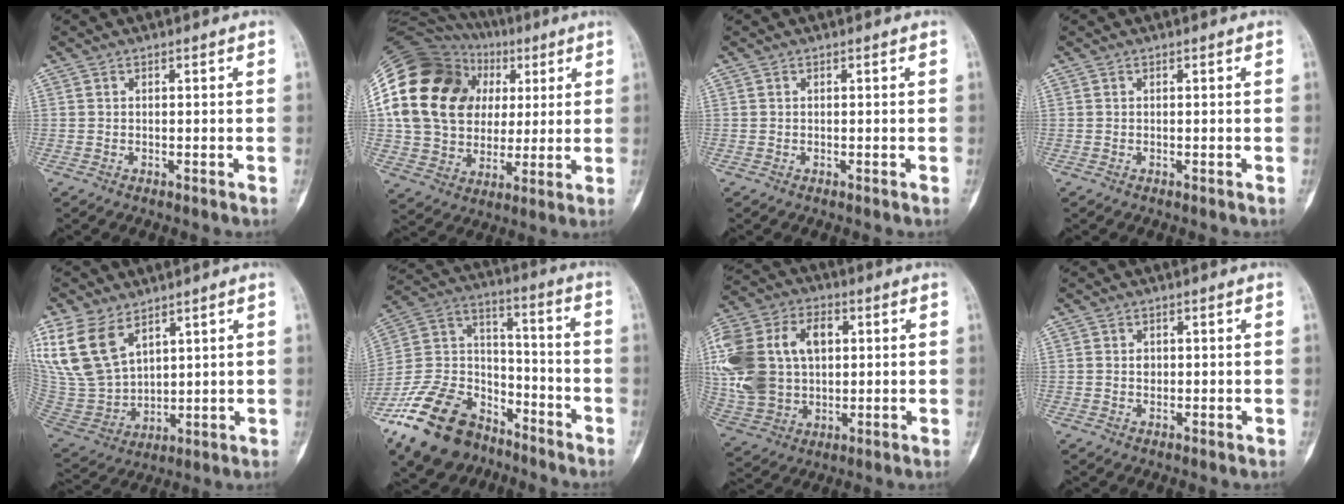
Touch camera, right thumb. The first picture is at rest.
{"total": 26.2, "force": [5.9, 20.7, 15.0], "torque": [-0.261, 0.037, 0.114]}
{"total": 0.0}
{"total": 0.0}
{"total": 16.6, "force": [8.8, 10.0, 9.9], "torque": [-0.194, -0.030, 0.195]}
{"total": 21.6, "force": [-14.6, 12.5, 9.8], "torque": [-0.174, 0.090, -0.260]}
{"total": 22.9, "force": [3.3, 16.4, 15.7], "torque": [-0.341, 0.022, 0.071]}
{"total": 1.6, "force": [0.2, 1.4, 0.9], "torque": [-0.002, 0.003, 0.003]}